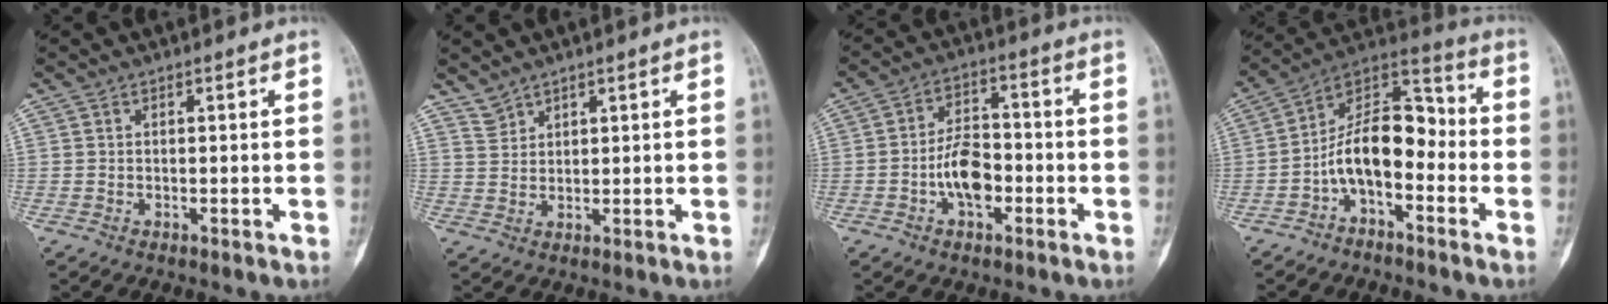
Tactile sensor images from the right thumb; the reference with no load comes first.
{"total": 2.4, "force": [2.2, 1.0, 0.0], "torque": [0.012, -0.009, 0.043]}
{"total": 8.5, "force": [-2.5, 4.9, 6.5], "torque": [-0.097, 0.028, -0.050]}
{"total": 13.1, "force": [-3.5, 7.1, 10.5], "torque": [-0.161, 0.074, -0.073]}